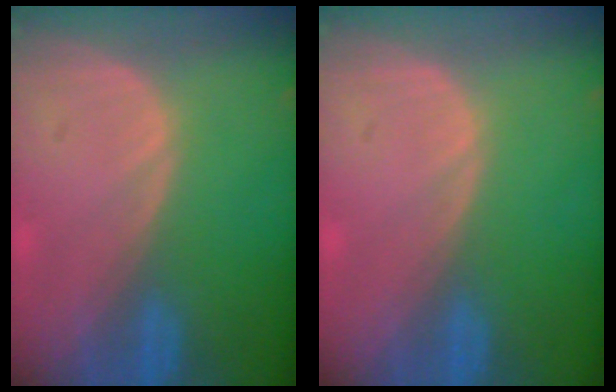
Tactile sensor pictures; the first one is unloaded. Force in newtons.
{"total": 0.0}